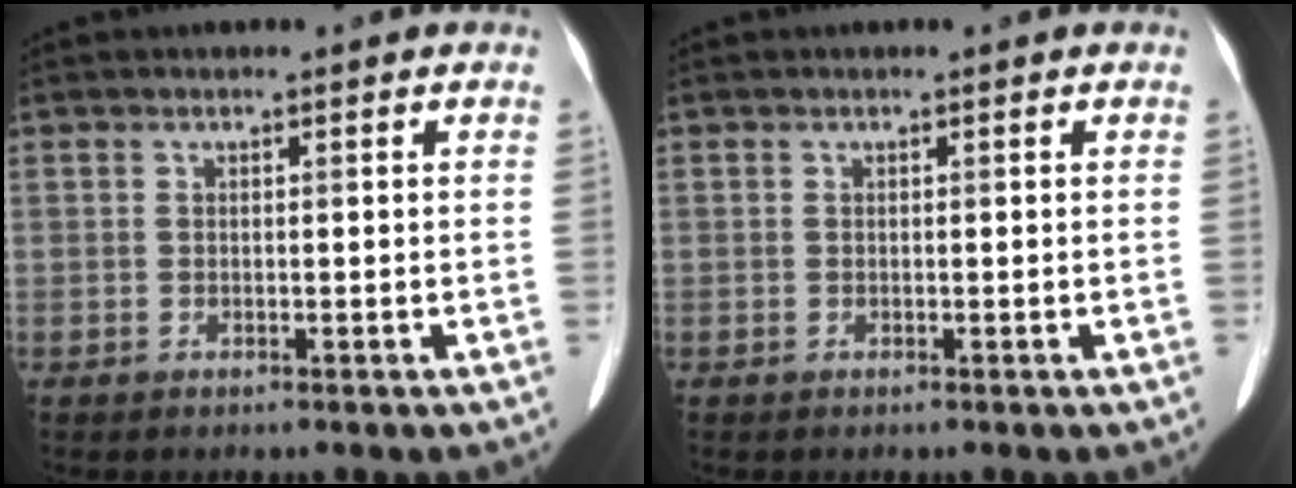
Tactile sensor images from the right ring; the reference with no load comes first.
{"total": 0.0}